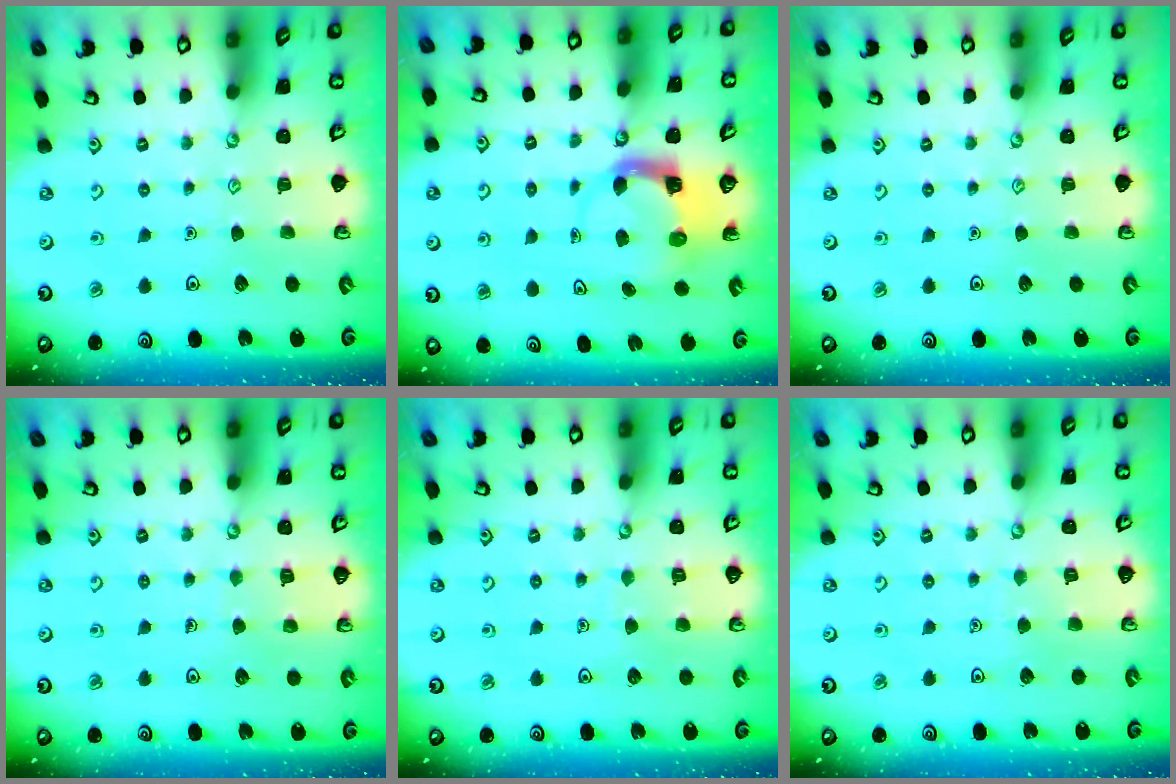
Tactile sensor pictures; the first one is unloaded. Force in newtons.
{"total": 3.9, "press": 3.8, "slide": 0.6}
{"total": 0.0}
{"total": 3.5, "press": 3.5, "slide": 0.3}
{"total": 5.0, "press": 4.9, "slide": 0.4}
{"total": 3.2, "press": 3.2, "slide": 0.2}